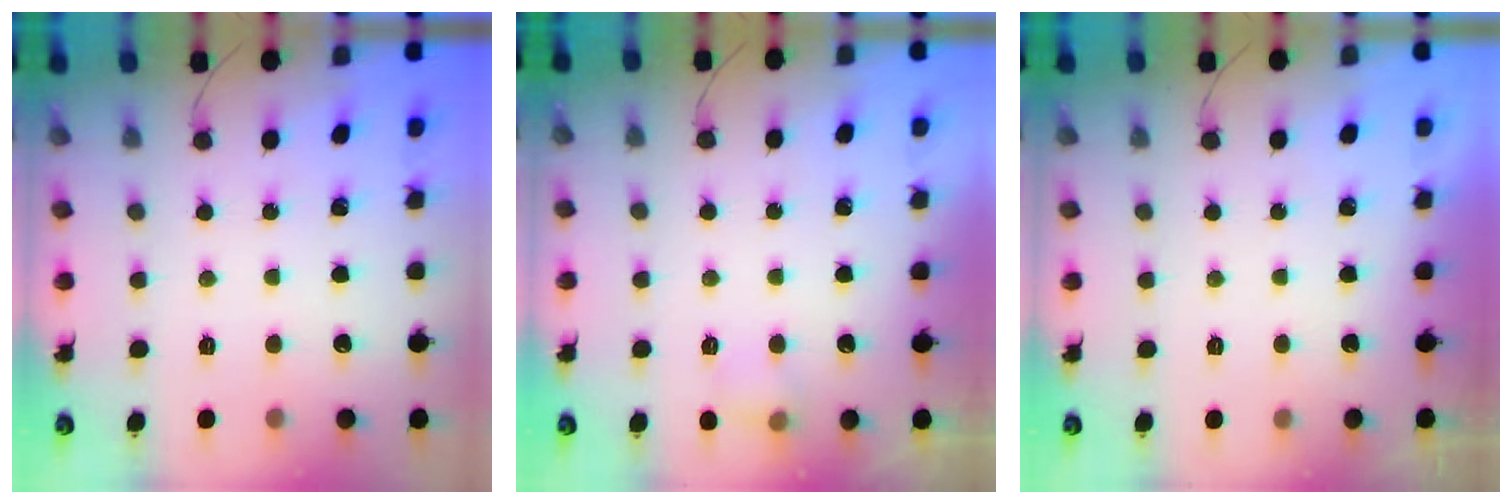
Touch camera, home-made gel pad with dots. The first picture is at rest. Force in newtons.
{"total": 4.7, "press": 4.6, "slide": 0.9}
{"total": 0.0}